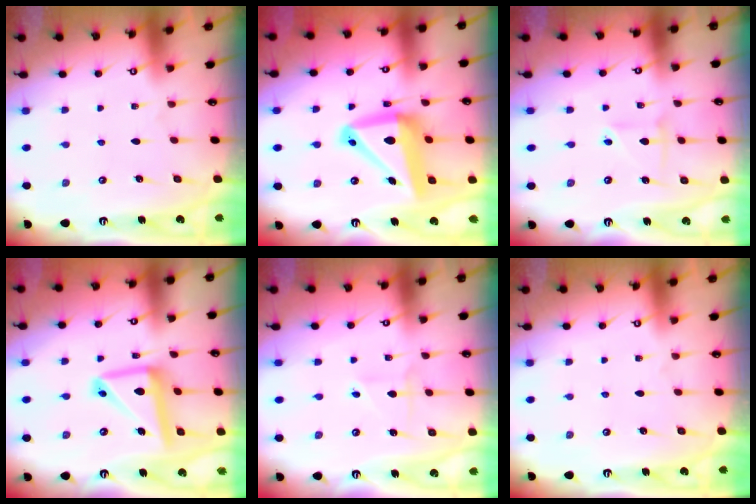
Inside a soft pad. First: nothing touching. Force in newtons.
{"total": 15.9, "press": 15.8, "slide": 2.3}
{"total": 3.4, "press": 3.4, "slide": 0.2}
{"total": 13.6, "press": 13.5, "slide": 1.5}
{"total": 2.5, "press": 2.3, "slide": 0.9}
{"total": 0.0}